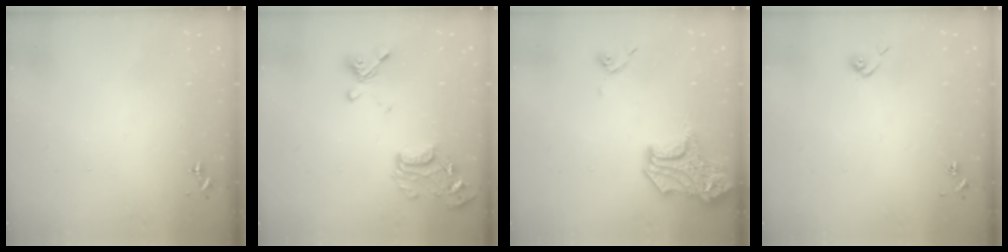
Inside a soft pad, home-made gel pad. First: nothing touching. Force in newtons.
{"total": 16.4, "press": 16.4, "slide": 1.4}
{"total": 17.1, "press": 17.0, "slide": 1.5}
{"total": 5.5, "press": 5.4, "slide": 0.5}